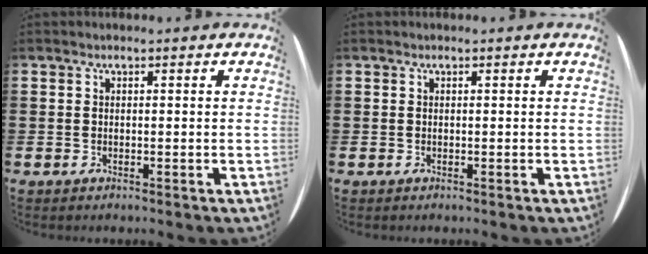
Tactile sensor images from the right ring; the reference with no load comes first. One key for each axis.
{"total": 0.0}